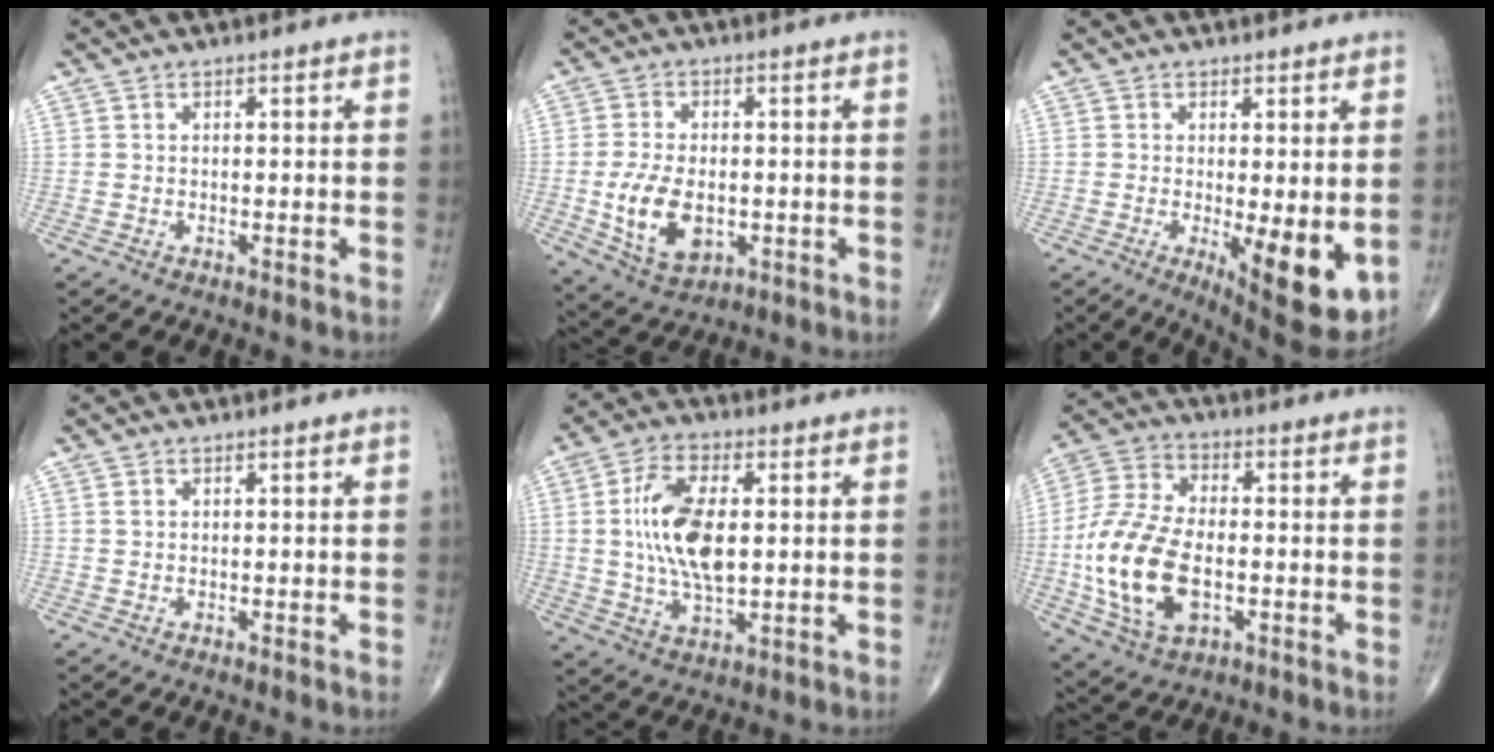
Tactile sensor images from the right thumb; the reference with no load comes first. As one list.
[{"total": 10.3, "force": [-1.7, 6.2, 8.0], "torque": [-0.140, -0.005, -0.020]}, {"total": 10.7, "force": [-2.0, 3.2, 10.0], "torque": [-0.131, -0.025, -0.020]}, {"total": 0.5, "force": [0.2, 0.4, 0.3], "torque": [-0.004, 0.002, 0.005]}, {"total": 13.6, "force": [1.2, 6.6, 11.8], "torque": [-0.226, -0.002, 0.024]}, {"total": 17.4, "force": [-3.0, 9.8, 14.1], "torque": [-0.285, 0.010, -0.053]}]